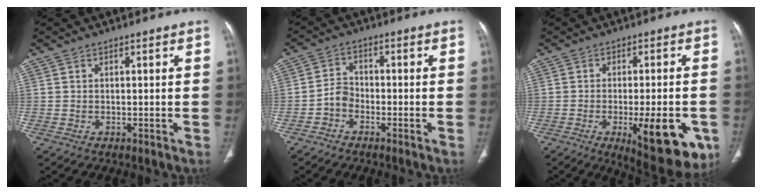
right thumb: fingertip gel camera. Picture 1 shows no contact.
{"total": 3.3, "force": [-1.8, 2.3, 1.6], "torque": [-0.019, 0.017, -0.041]}
{"total": 15.7, "force": [-5.5, 5.5, 13.6], "torque": [-0.142, 0.001, -0.060]}